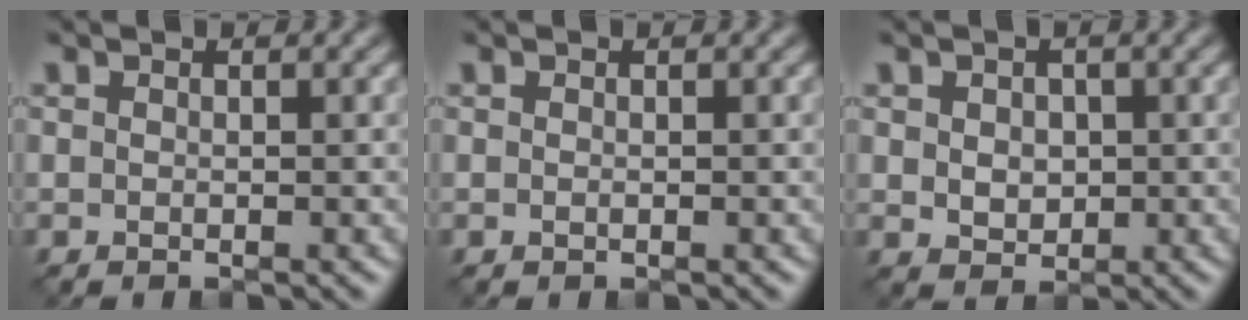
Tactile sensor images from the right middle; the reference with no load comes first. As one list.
[{"total": 0.0}, {"total": 2.5, "force": [0.3, 2.0, 1.4], "torque": [-0.024, -0.002, 0.006]}]